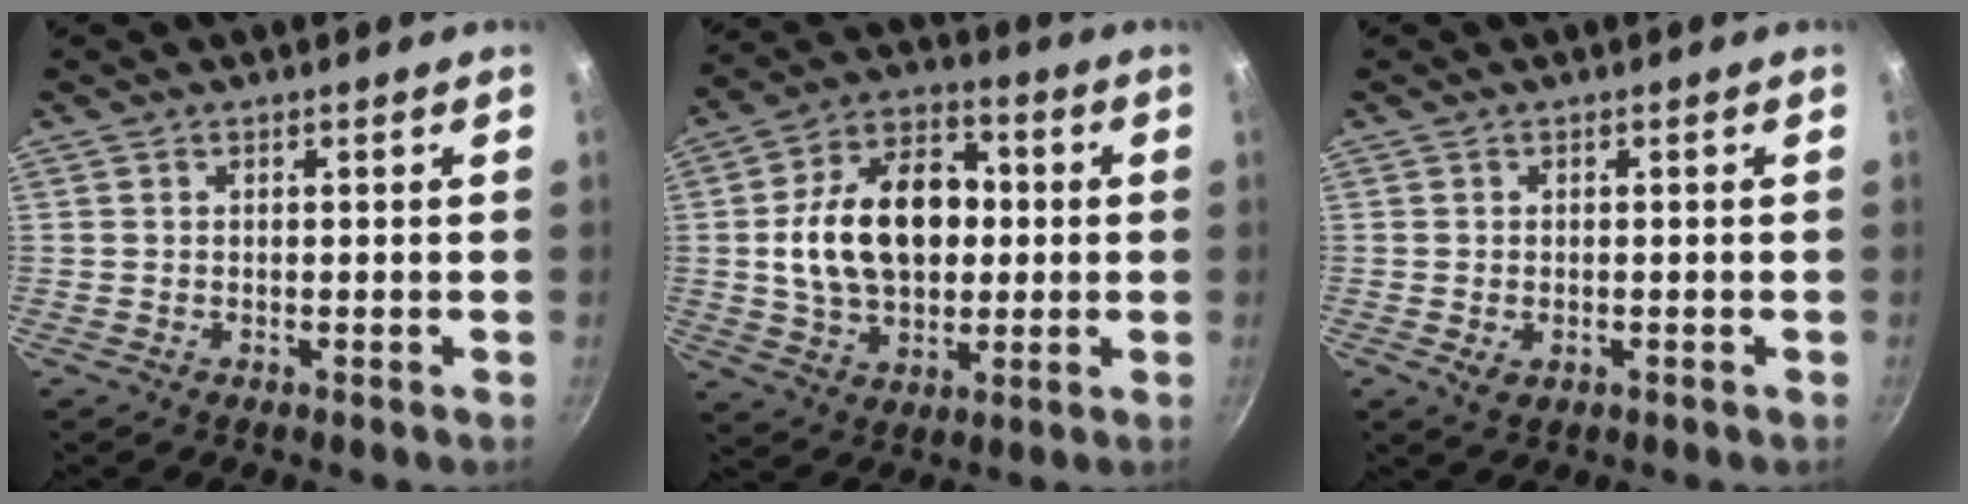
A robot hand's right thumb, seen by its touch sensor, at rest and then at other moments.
{"total": 19.3, "force": [1.1, 13.2, 14.0], "torque": [-0.205, 0.025, 0.015]}
{"total": 2.3, "force": [-0.6, 1.7, 1.5], "torque": [-0.023, -0.004, -0.006]}